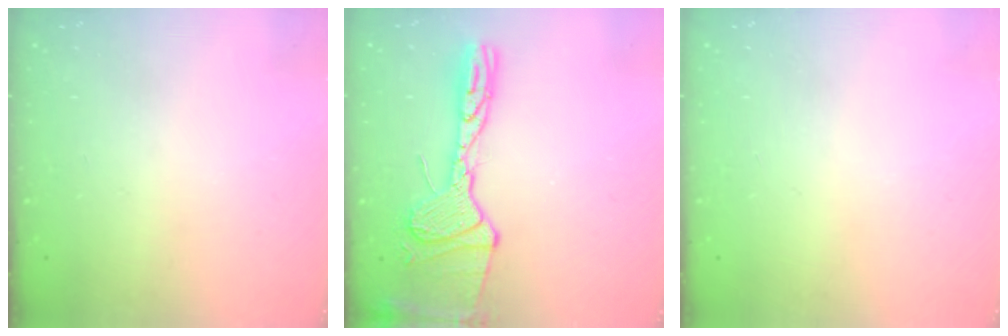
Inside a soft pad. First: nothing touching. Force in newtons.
{"total": 16.8, "press": 16.1, "slide": 4.6}
{"total": 1.0, "press": 0.0, "slide": 1.0}